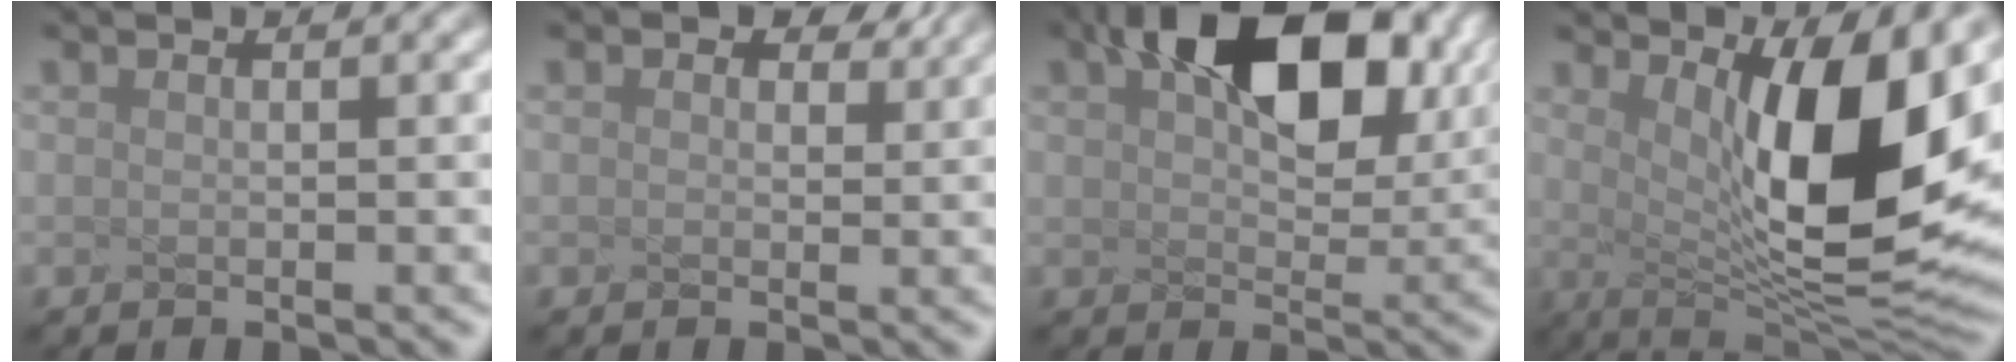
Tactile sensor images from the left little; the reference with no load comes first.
{"total": 0.8, "force": [0.8, -0.3, -0.1], "torque": [-0.024, -0.015, 0.035]}
{"total": 9.6, "force": [3.8, 5.1, 7.2], "torque": [-0.146, 0.000, 0.111]}
{"total": 10.3, "force": [1.6, 2.6, 9.8], "torque": [-0.168, -0.027, 0.074]}